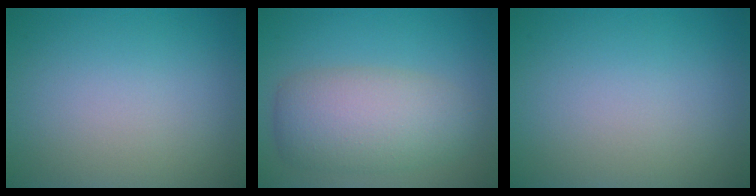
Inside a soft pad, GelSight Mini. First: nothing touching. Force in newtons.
{"total": 6.2, "press": 6.2, "slide": 0.6}
{"total": 0.0}